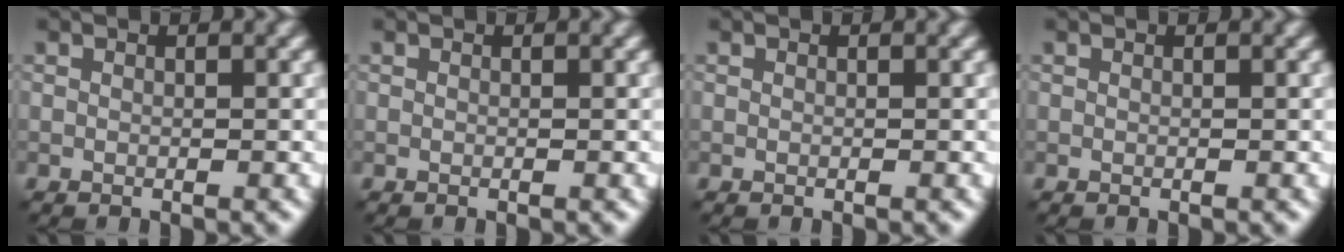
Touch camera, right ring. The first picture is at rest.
{"total": 0.0}
{"total": 0.0}
{"total": 0.0}